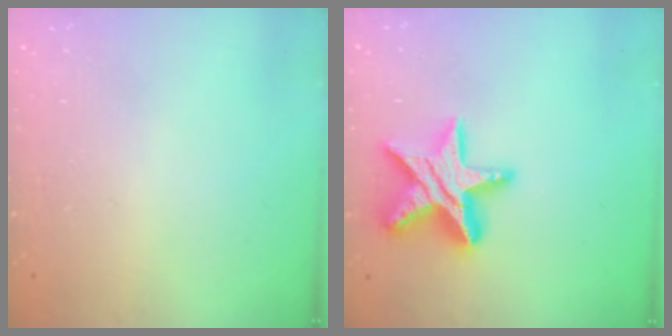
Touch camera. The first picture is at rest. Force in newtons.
{"total": 16.2, "press": 16.2, "slide": 1.0}